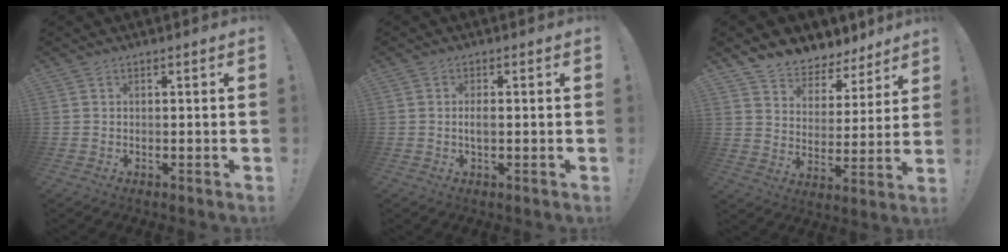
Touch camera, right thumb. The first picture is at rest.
{"total": 2.1, "force": [-0.4, 0.6, 1.9], "torque": [-0.038, -0.003, -0.011]}
{"total": 7.2, "force": [6.4, 3.4, 0.5], "torque": [-0.011, -0.069, 0.120]}